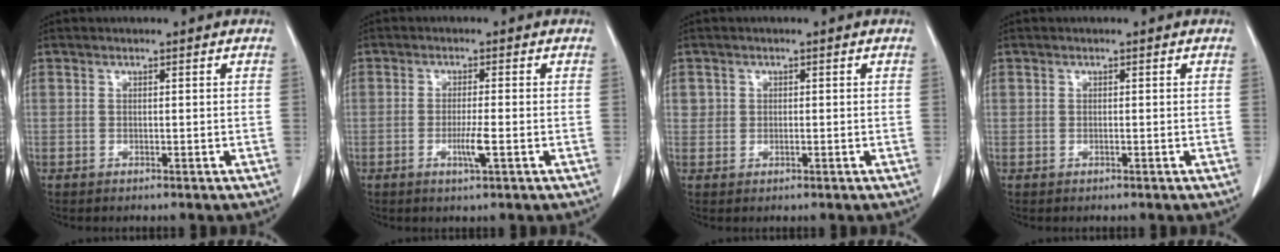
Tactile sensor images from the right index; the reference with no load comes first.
{"total": 3.3, "force": [-1.0, -0.1, 3.1], "torque": [-0.060, -0.007, -0.019]}
{"total": 1.5, "force": [0.4, 1.4, 0.2], "torque": [0.007, 0.002, 0.002]}
{"total": 0.0}